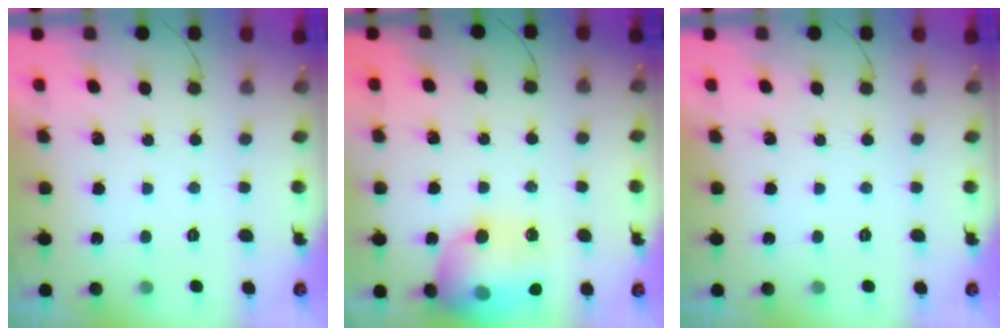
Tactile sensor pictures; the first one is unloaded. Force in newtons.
{"total": 17.6, "press": 17.4, "slide": 2.2}
{"total": 0.0}